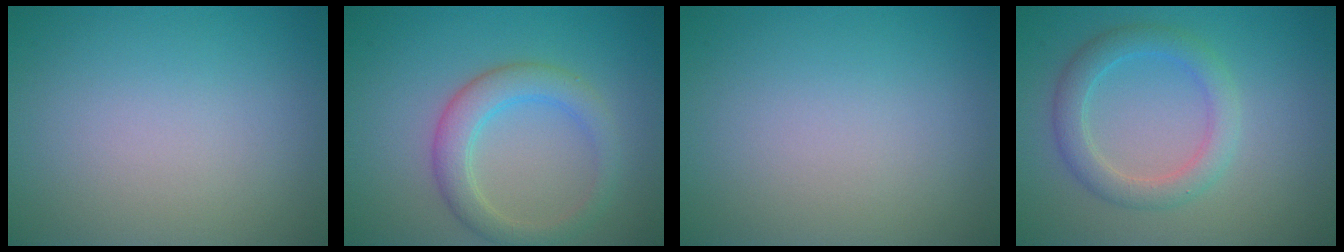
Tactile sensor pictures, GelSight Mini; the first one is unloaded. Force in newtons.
{"total": 3.7, "press": 3.7, "slide": 0.2}
{"total": 0.0}
{"total": 3.2, "press": 3.2, "slide": 0.1}